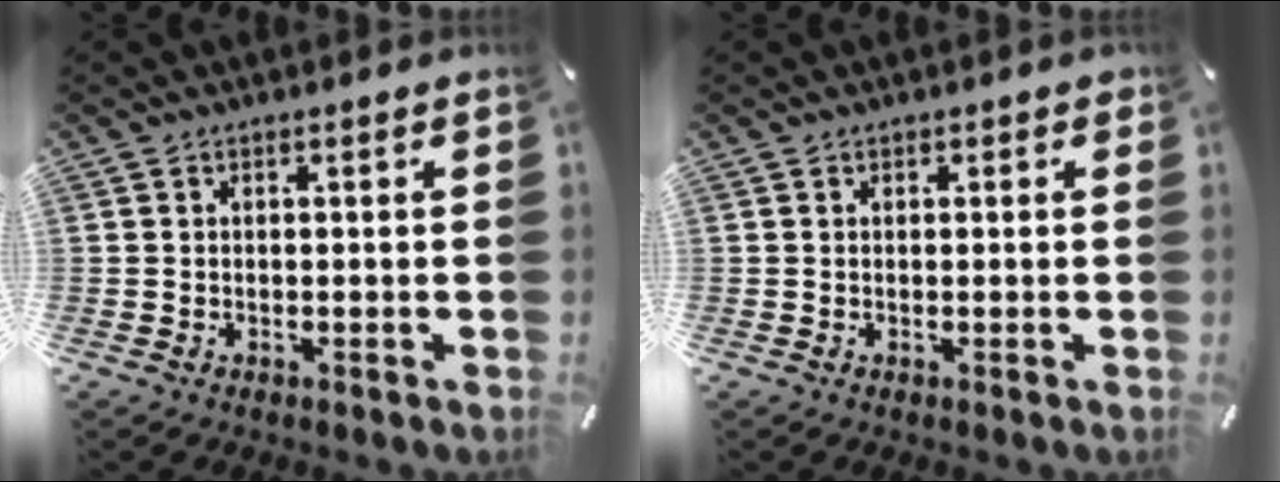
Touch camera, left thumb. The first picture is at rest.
{"total": 0.6, "force": [0.3, 0.5, 0.1], "torque": [0.007, 0.000, 0.003]}